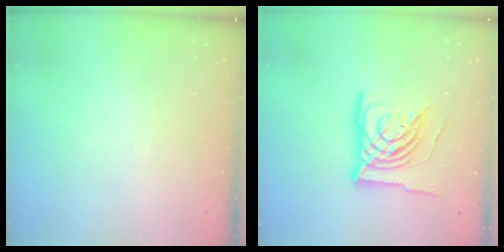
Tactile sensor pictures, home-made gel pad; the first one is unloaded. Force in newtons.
{"total": 16.6, "press": 16.5, "slide": 2.0}